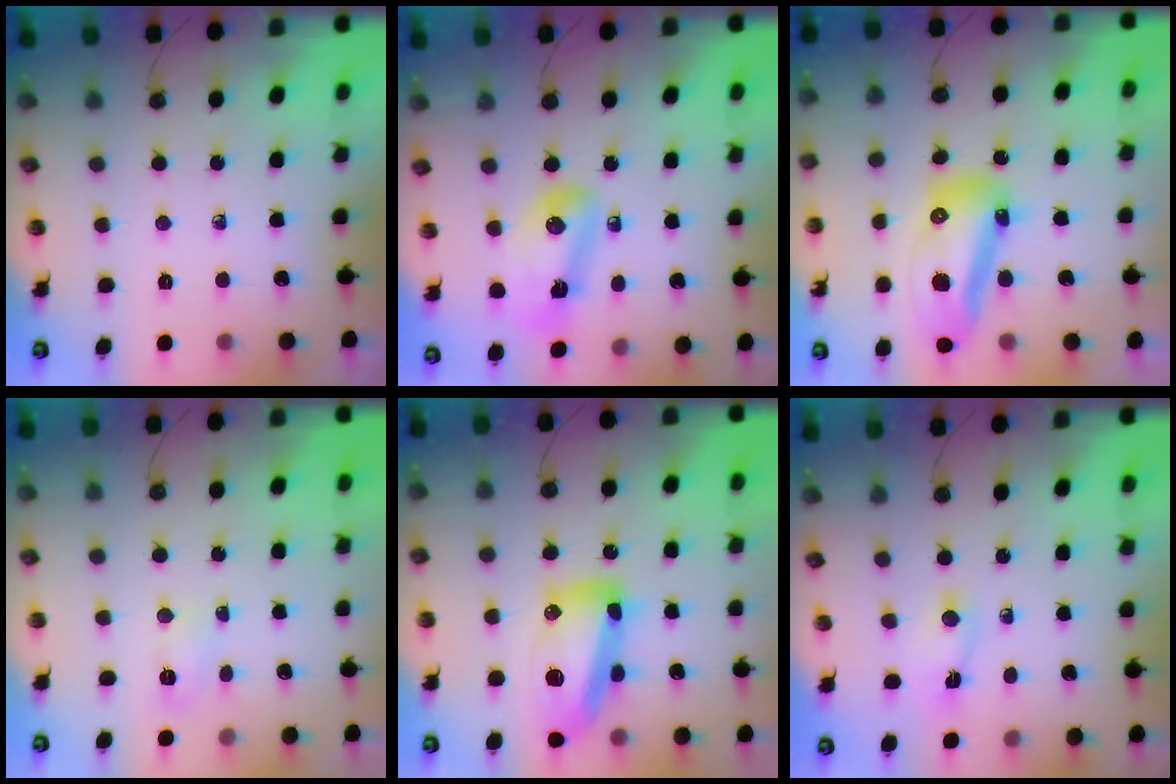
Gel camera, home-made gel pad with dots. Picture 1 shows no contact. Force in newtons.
{"total": 9.0, "press": 9.0, "slide": 1.2}
{"total": 15.9, "press": 15.7, "slide": 1.8}
{"total": 4.0, "press": 3.9, "slide": 0.5}
{"total": 16.6, "press": 16.5, "slide": 1.1}
{"total": 1.8, "press": 1.8, "slide": 0.3}